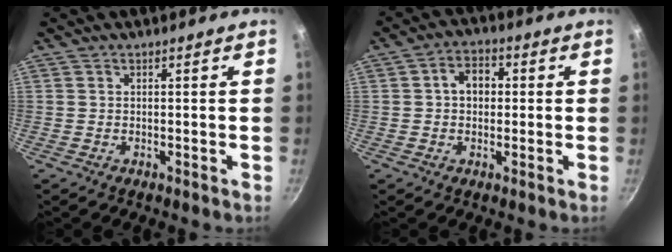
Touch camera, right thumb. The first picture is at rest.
{"total": 5.3, "force": [0.5, 4.1, 3.4], "torque": [-0.027, 0.012, 0.000]}